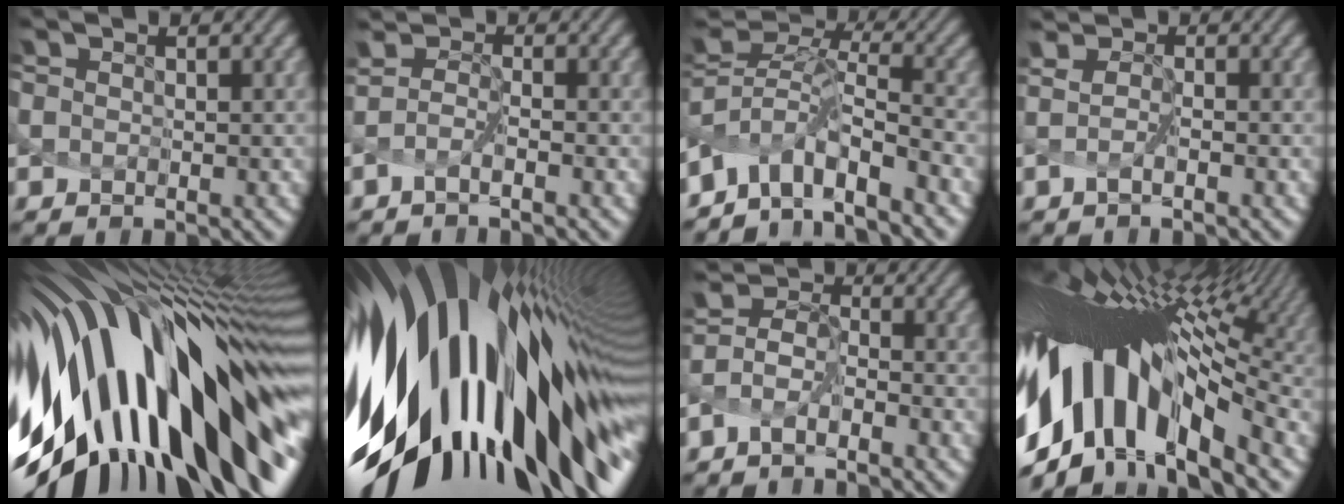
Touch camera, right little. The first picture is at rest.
{"total": 1.0, "force": [-0.8, -0.5, 0.5], "torque": [-0.018, -0.001, -0.014]}
{"total": 4.9, "force": [-3.2, 1.6, 3.3], "torque": [-0.060, -0.001, -0.066]}
{"total": 0.8, "force": [-0.2, -0.4, 0.6], "torque": [-0.016, -0.006, -0.003]}
{"total": 16.5, "force": [-1.3, 7.5, 14.7], "torque": [-0.229, -0.029, -0.011]}
{"total": 17.3, "force": [0.9, 7.8, 15.5], "torque": [-0.257, -0.043, 0.026]}
{"total": 2.2, "force": [-1.9, 0.3, 1.1], "torque": [-0.024, -0.001, -0.044]}
{"total": 15.5, "force": [-1.4, 7.4, 13.6], "torque": [-0.248, 0.014, -0.027]}